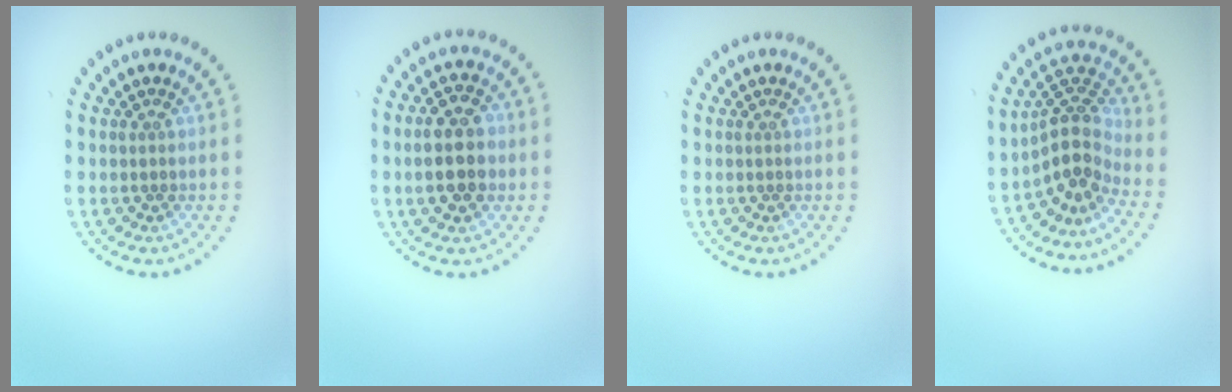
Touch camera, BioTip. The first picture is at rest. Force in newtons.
{"total": 4.5, "press": 4.4, "slide": 0.5}
{"total": 0.0}
{"total": 4.2, "press": 2.9, "slide": 3.0}